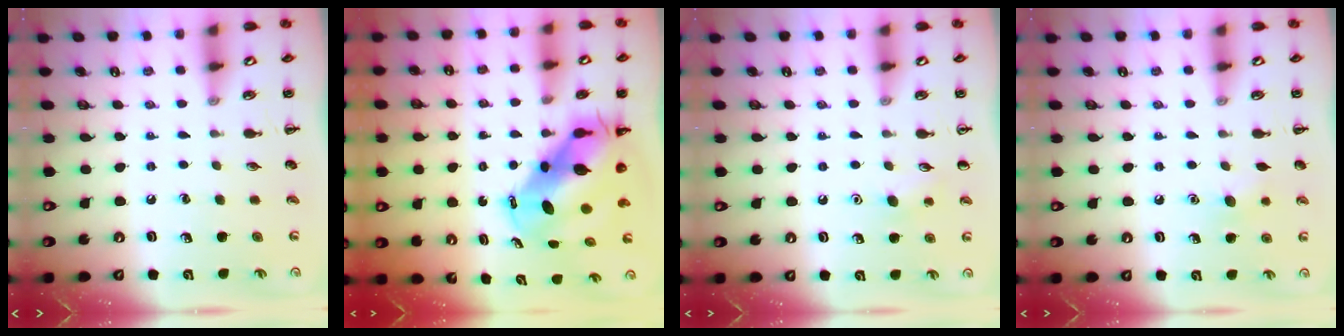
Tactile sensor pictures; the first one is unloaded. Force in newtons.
{"total": 9.7, "press": 9.3, "slide": 2.8}
{"total": 6.3, "press": 6.1, "slide": 1.6}
{"total": 6.2, "press": 6.0, "slide": 1.5}